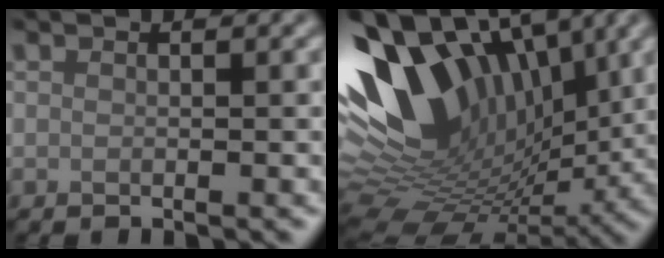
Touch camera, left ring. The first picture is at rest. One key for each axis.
{"total": 15.2, "fx": 3.9, "fy": 9.1, "fz": 11.5, "tx": -0.237, "ty": 0.018, "tz": 0.066}